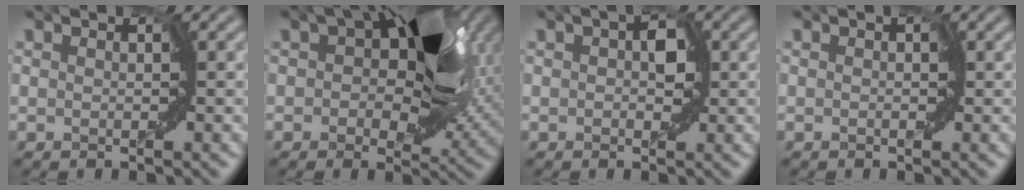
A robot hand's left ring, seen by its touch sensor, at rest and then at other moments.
{"total": 11.0, "force": [3.2, 5.9, 8.8], "torque": [-0.114, 0.018, 0.036]}
{"total": 1.5, "force": [0.3, 0.9, 1.2], "torque": [-0.013, 0.003, 0.004]}
{"total": 0.0}